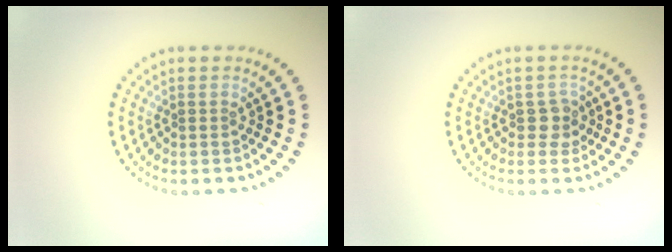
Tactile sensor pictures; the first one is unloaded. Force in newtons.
{"total": 1.6, "press": 1.4, "slide": 0.7}